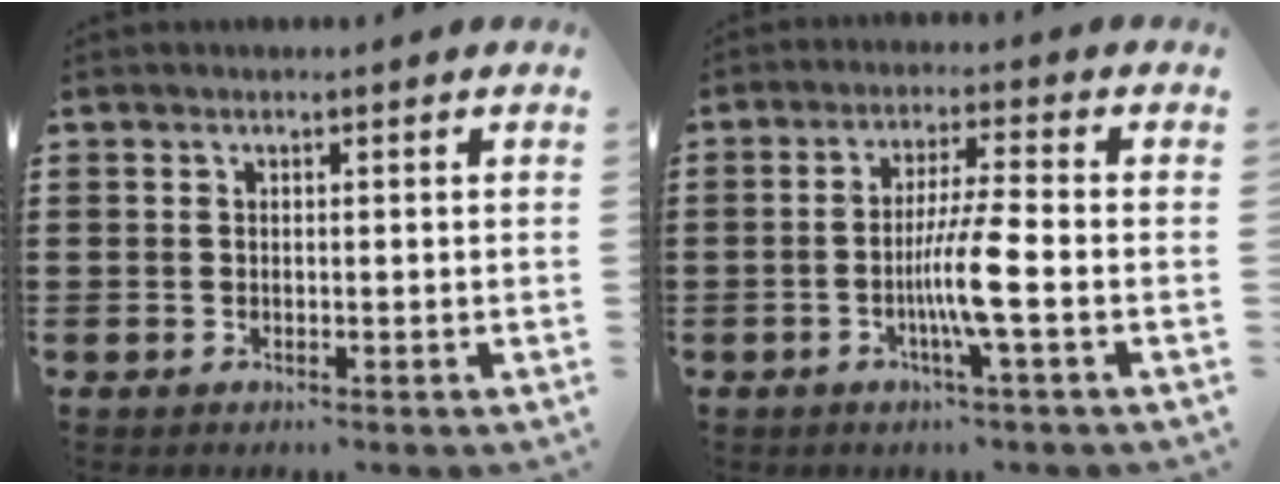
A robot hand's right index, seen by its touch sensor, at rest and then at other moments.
{"total": 6.9, "force": [-2.1, -0.3, 6.5], "torque": [-0.125, -0.014, -0.043]}